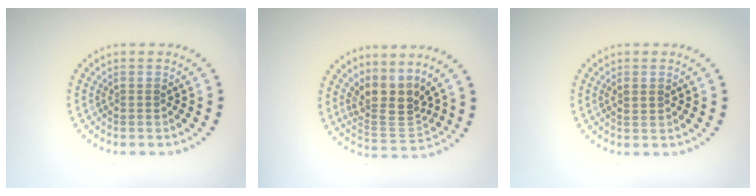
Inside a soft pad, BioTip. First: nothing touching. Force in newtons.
{"total": 3.9, "press": 2.9, "slide": 2.5}
{"total": 0.6, "press": 0.6, "slide": 0.2}